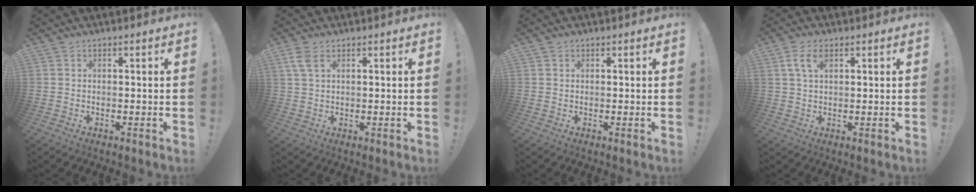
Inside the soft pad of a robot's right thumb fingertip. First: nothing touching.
{"total": 4.2, "force": [1.9, 2.0, 3.1], "torque": [-0.070, 0.004, 0.039]}
{"total": 0.6, "force": [0.4, 0.5, -0.1], "torque": [0.004, -0.001, 0.008]}
{"total": 5.0, "force": [2.1, 2.2, 3.9], "torque": [-0.069, 0.000, 0.038]}